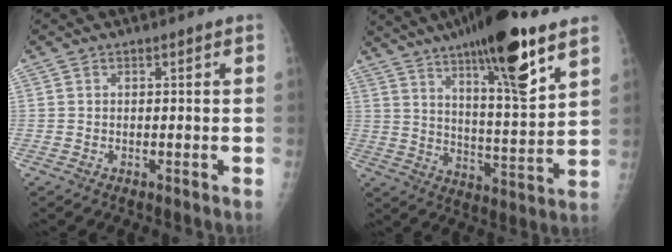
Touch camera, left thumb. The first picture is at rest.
{"total": 19.5, "force": [11.8, 3.8, 15.1], "torque": [-0.225, -0.058, 0.190]}